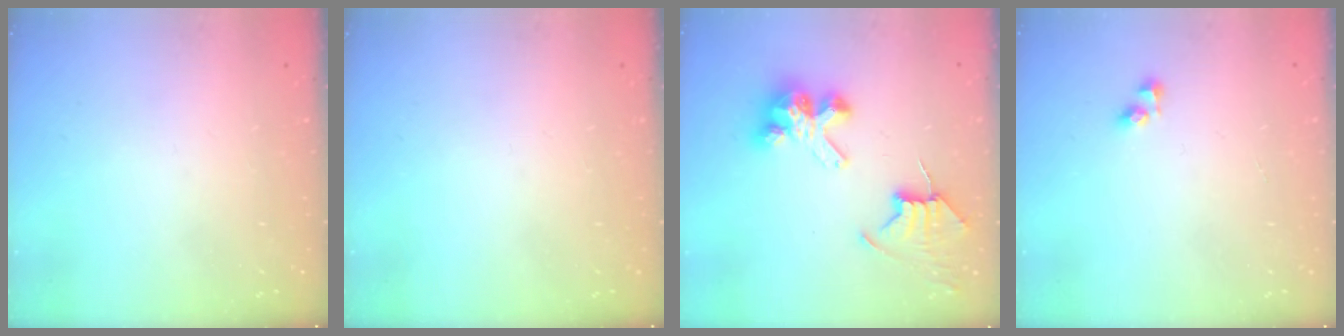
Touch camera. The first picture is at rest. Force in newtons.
{"total": 0.0}
{"total": 9.4, "press": 9.4, "slide": 0.7}
{"total": 3.9, "press": 3.9, "slide": 0.6}